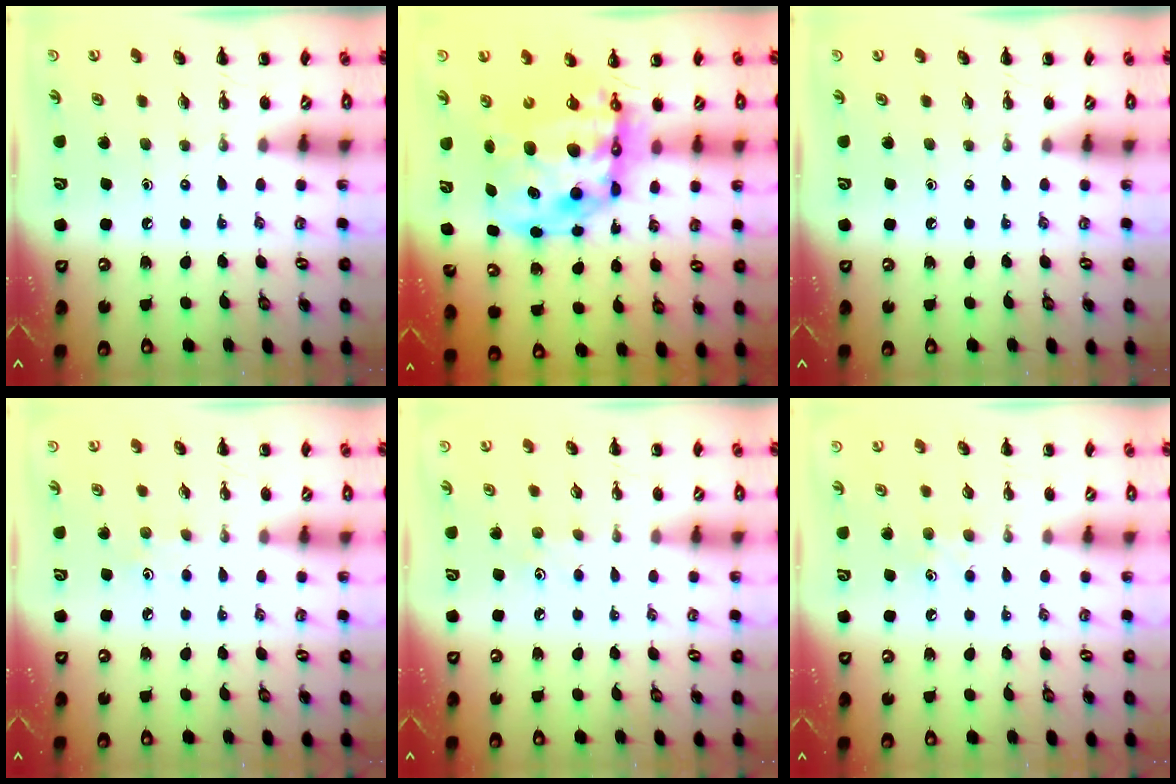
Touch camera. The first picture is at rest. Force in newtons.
{"total": 15.8, "press": 15.3, "slide": 3.8}
{"total": 0.0}
{"total": 2.8, "press": 2.7, "slide": 0.8}
{"total": 4.0, "press": 3.9, "slide": 1.1}
{"total": 6.1, "press": 5.9, "slide": 1.6}